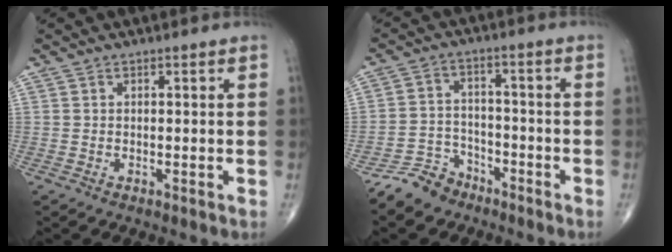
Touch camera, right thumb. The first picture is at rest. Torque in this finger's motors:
{"motor_torque": [1.07, -0.34, -0.52, -0.52, -0.05]}